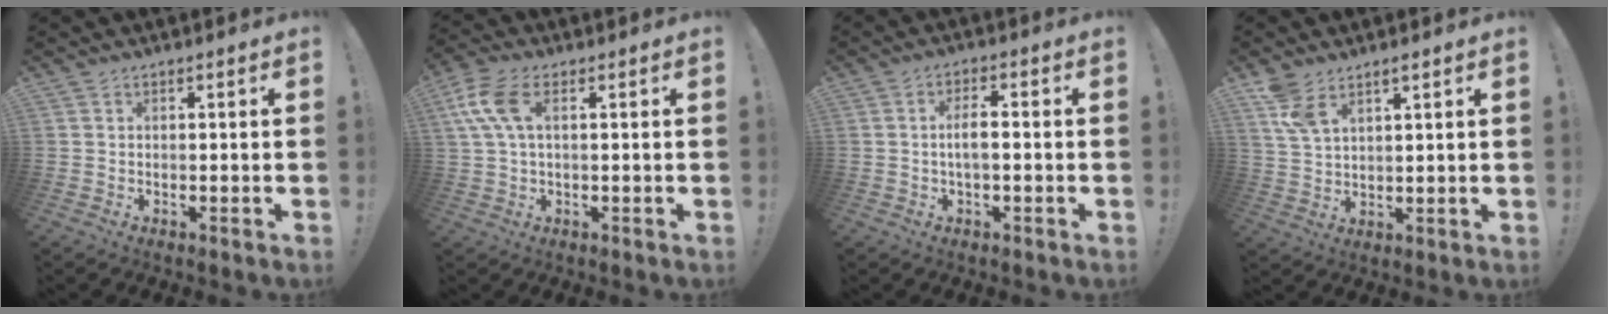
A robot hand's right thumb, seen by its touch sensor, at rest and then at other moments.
{"total": 9.4, "force": [2.6, 4.8, 7.7], "torque": [-0.168, 0.005, 0.054]}
{"total": 4.5, "force": [-0.5, 1.4, 4.2], "torque": [-0.082, 0.002, -0.012]}
{"total": 7.1, "force": [4.7, 2.8, 4.4], "torque": [-0.075, -0.021, 0.090]}